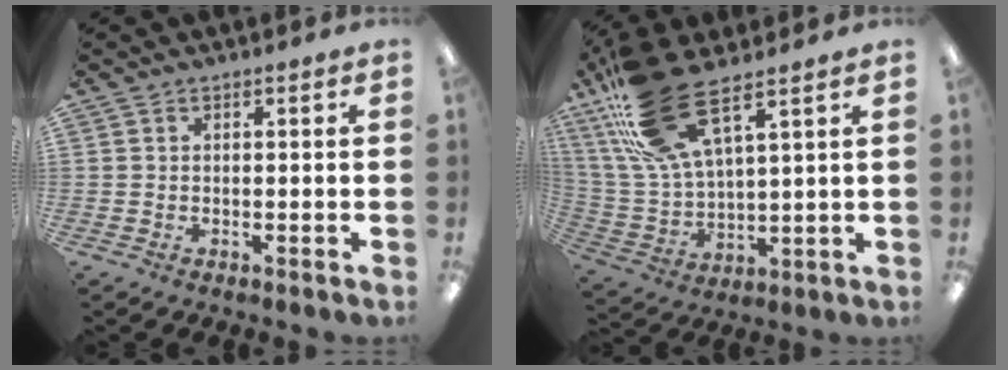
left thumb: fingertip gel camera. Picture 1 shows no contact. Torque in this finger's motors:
{"motor_torque": [0.37, 0.38, 1.35, -1.41, 0.23]}